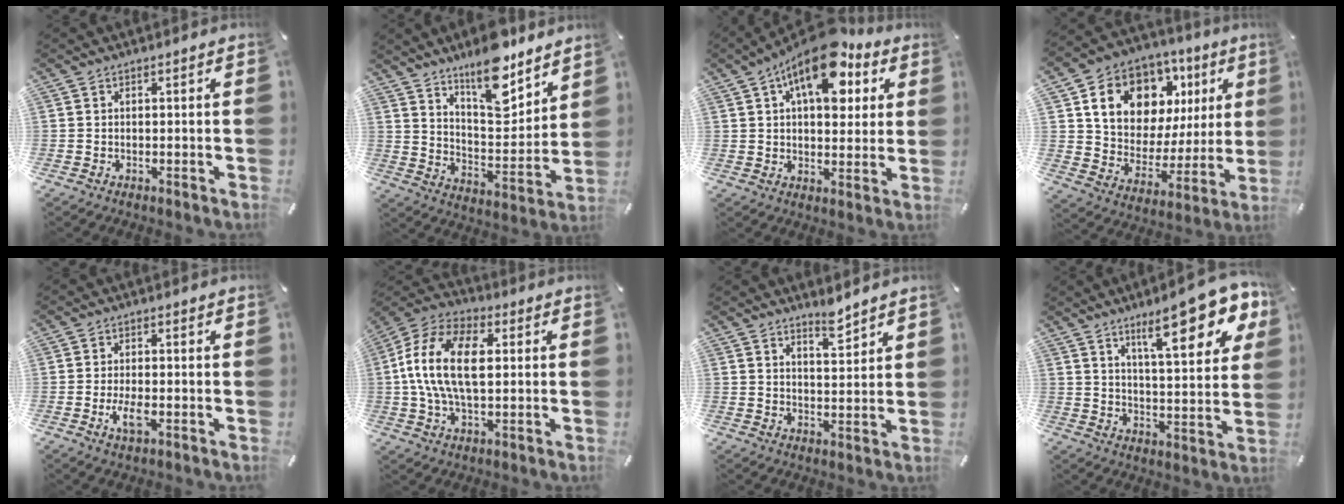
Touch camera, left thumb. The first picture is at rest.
{"total": 14.5, "force": [11.0, 5.6, 7.6], "torque": [-0.118, -0.078, 0.192]}
{"total": 15.3, "force": [7.5, 7.9, 10.7], "torque": [-0.154, -0.027, 0.126]}
{"total": 15.9, "force": [7.6, 11.7, 7.6], "torque": [-0.132, -0.038, 0.142]}
{"total": 4.4, "force": [-1.4, 1.6, 3.8], "torque": [-0.084, -0.002, -0.026]}
{"total": 15.8, "force": [1.2, 9.3, 12.7], "torque": [-0.281, 0.007, 0.020]}
{"total": 5.2, "force": [4.8, 1.1, 1.9], "torque": [-0.016, -0.040, 0.081]}
{"total": 17.8, "force": [10.5, 6.0, 13.1], "torque": [-0.185, -0.052, 0.161]}